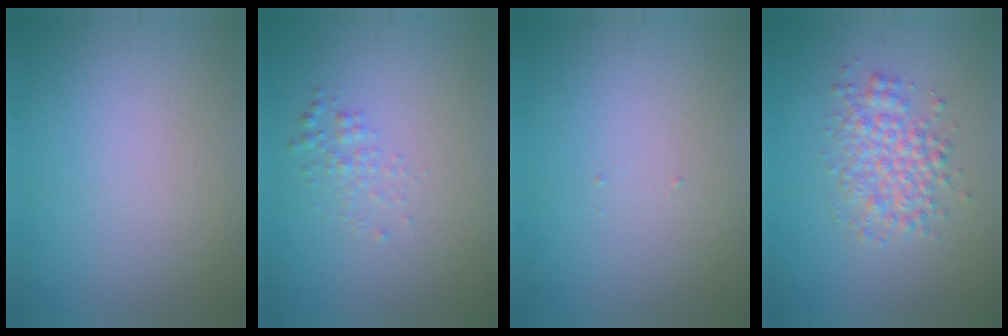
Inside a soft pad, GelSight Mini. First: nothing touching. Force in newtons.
{"total": 1.3, "press": 1.3, "slide": 0.0}
{"total": 0.0}
{"total": 3.7, "press": 3.7, "slide": 0.0}